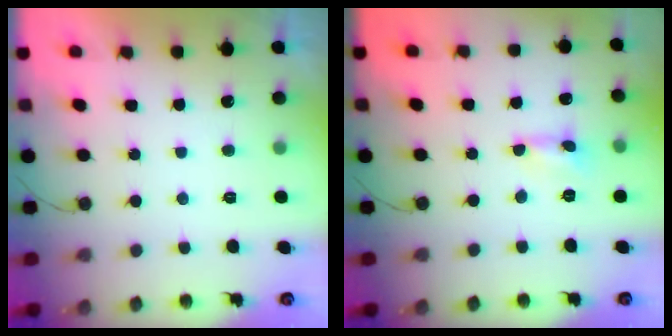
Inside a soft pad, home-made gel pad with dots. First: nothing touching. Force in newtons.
{"total": 0.0}